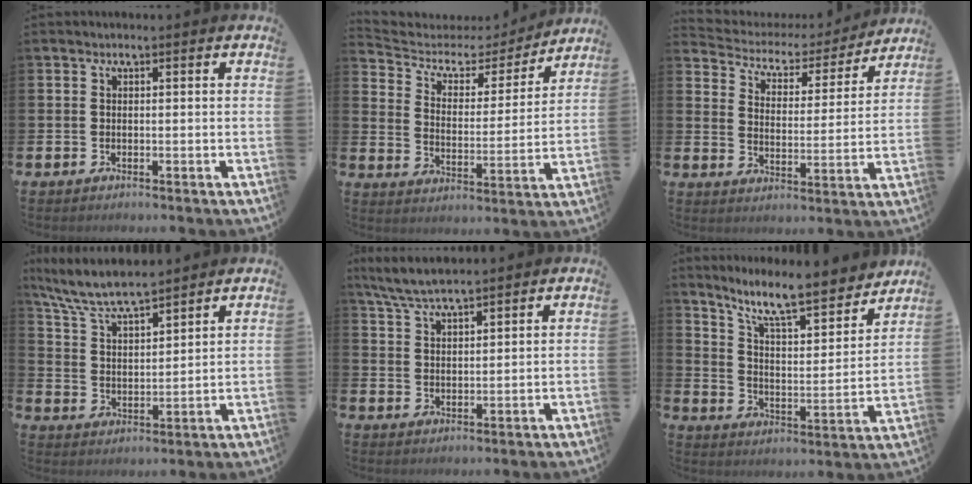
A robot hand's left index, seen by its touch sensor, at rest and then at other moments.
{"total": 5.2, "force": [4.1, 2.8, 1.5], "torque": [-0.059, -0.033, 0.062]}
{"total": 4.2, "force": [3.6, 1.9, 0.7], "torque": [-0.042, -0.032, 0.053]}
{"total": 7.4, "force": [6.9, 1.0, 2.5], "torque": [-0.077, -0.036, 0.123]}
{"total": 5.6, "force": [5.2, 0.7, 1.9], "torque": [-0.056, -0.015, 0.096]}
{"total": 10.5, "force": [9.3, 1.7, 4.7], "torque": [-0.109, -0.065, 0.156]}